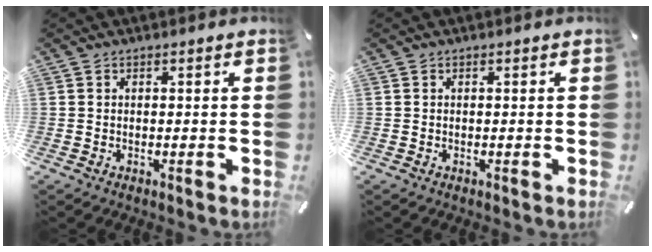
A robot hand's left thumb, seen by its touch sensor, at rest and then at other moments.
{"total": 0.0}